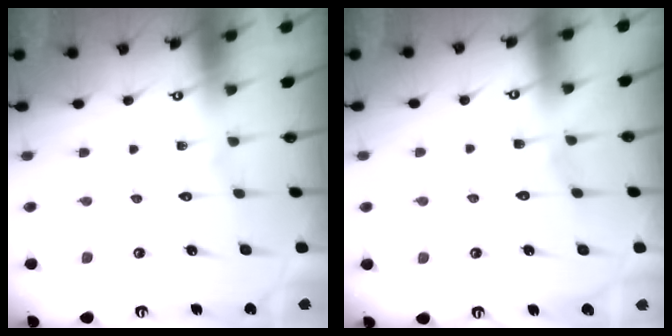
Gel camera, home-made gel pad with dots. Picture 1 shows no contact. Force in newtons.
{"total": 3.1, "press": 3.1, "slide": 0.4}